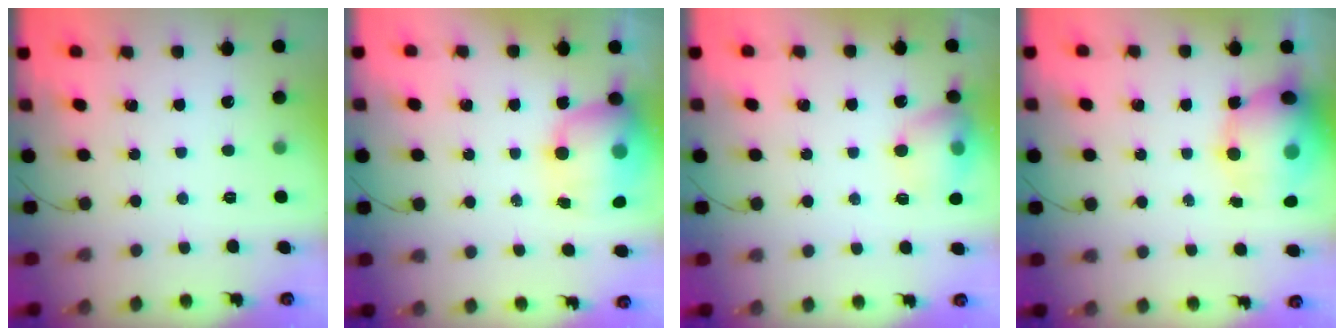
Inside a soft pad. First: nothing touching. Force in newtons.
{"total": 13.8, "press": 13.4, "slide": 3.4}
{"total": 12.8, "press": 12.7, "slide": 1.5}
{"total": 15.9, "press": 15.3, "slide": 4.4}